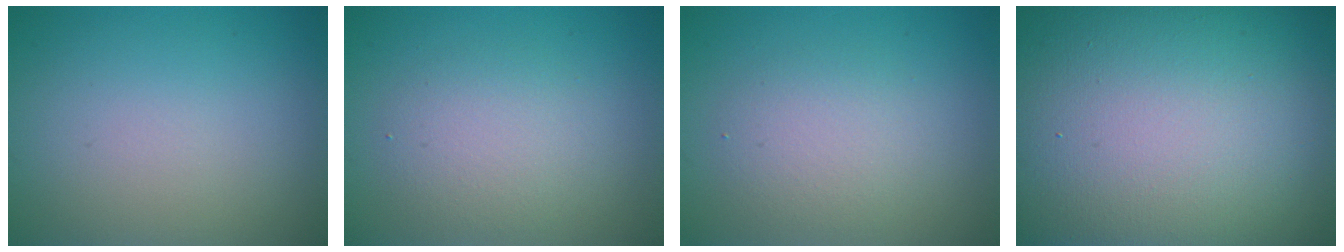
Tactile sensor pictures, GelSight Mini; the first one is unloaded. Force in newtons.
{"total": 2.9, "press": 2.9, "slide": 0.2}
{"total": 2.9, "press": 2.9, "slide": 0.4}
{"total": 30.8, "press": 30.8, "slide": 1.5}